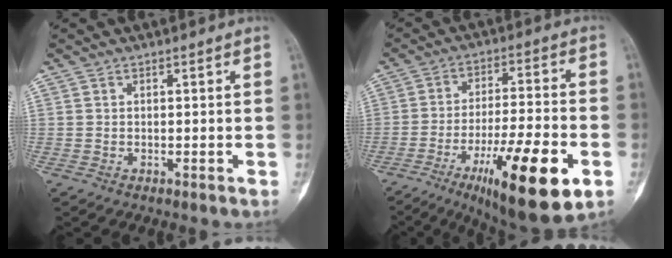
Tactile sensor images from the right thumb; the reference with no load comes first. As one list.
[{"total": 20.0, "force": [-8.5, 4.8, 17.5], "torque": [-0.272, 0.024, -0.129]}]